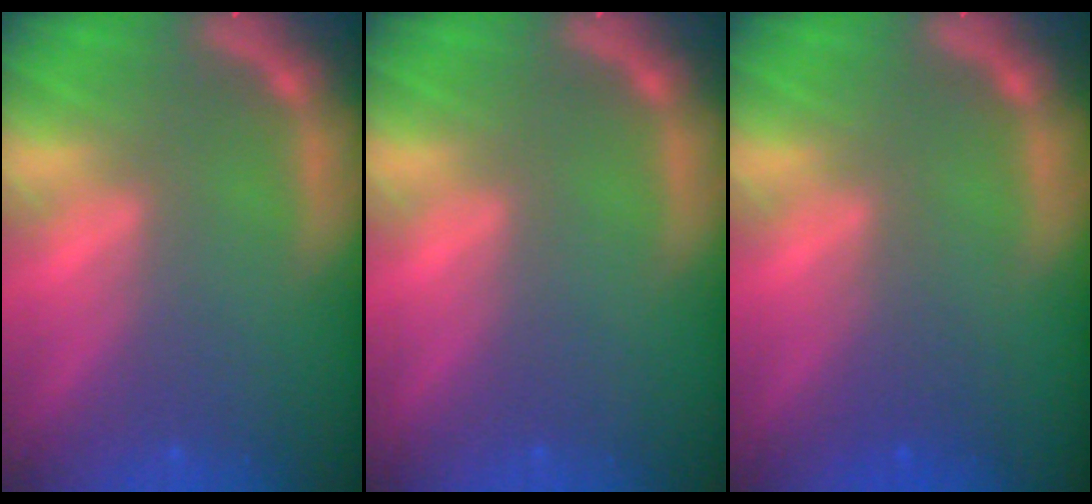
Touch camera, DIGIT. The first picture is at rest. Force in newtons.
{"total": 0.0}
{"total": 1.5}